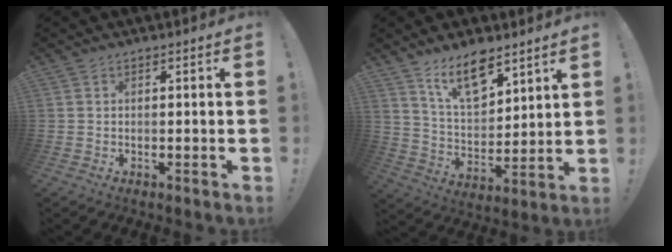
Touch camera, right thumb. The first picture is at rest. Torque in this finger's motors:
{"motor_torque": [0.38, 0.42, 0.83, 0.94, 0.24]}